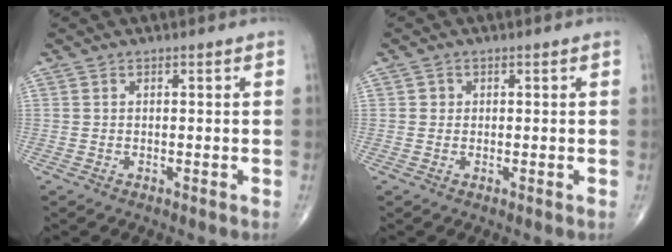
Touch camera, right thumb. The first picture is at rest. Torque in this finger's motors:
{"motor_torque": [-0.02, 0.01, 0.01, 0.00, 0.00]}